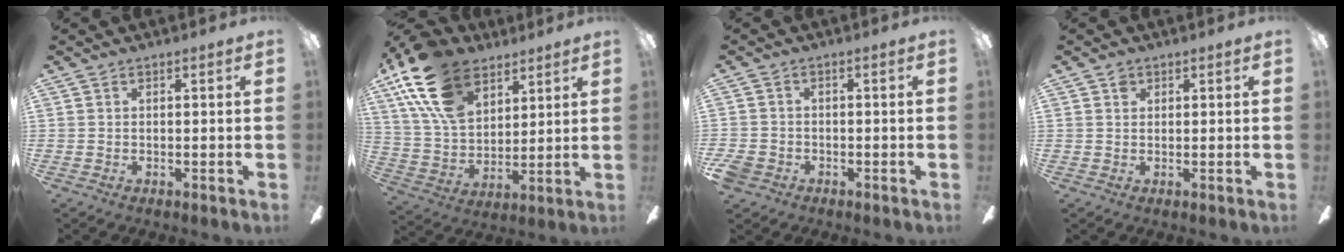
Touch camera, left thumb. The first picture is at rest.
{"total": 19.7, "force": [11.6, 11.5, 11.0], "torque": [-0.246, -0.037, 0.215]}
{"total": 3.4, "force": [-2.1, 2.4, 1.1], "torque": [-0.037, 0.007, -0.045]}
{"total": 1.6, "force": [0.9, 1.2, 0.6], "torque": [-0.014, 0.004, 0.016]}